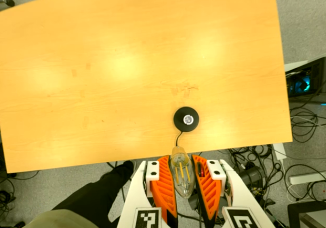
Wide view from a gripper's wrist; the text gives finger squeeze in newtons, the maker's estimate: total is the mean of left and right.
{"total": 22.5, "left": 25.3, "right": 19.8}